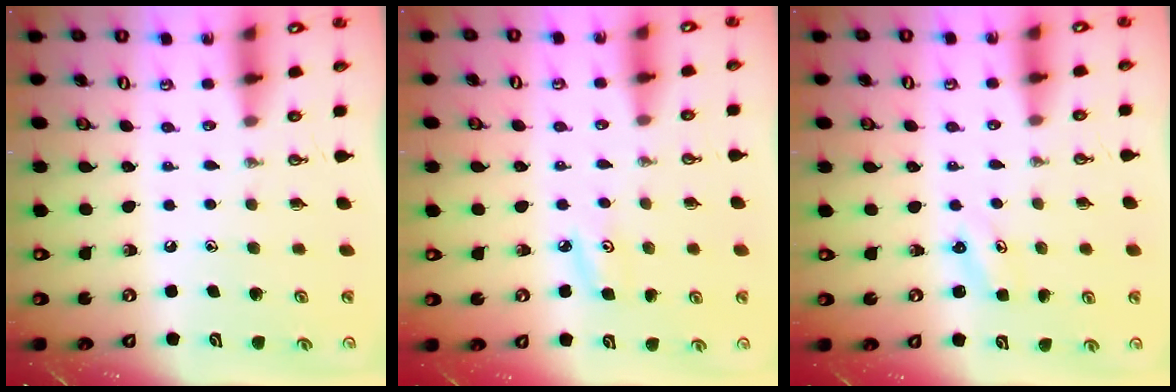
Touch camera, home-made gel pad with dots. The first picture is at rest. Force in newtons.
{"total": 4.4, "press": 4.4, "slide": 0.3}
{"total": 2.5, "press": 2.5, "slide": 0.3}